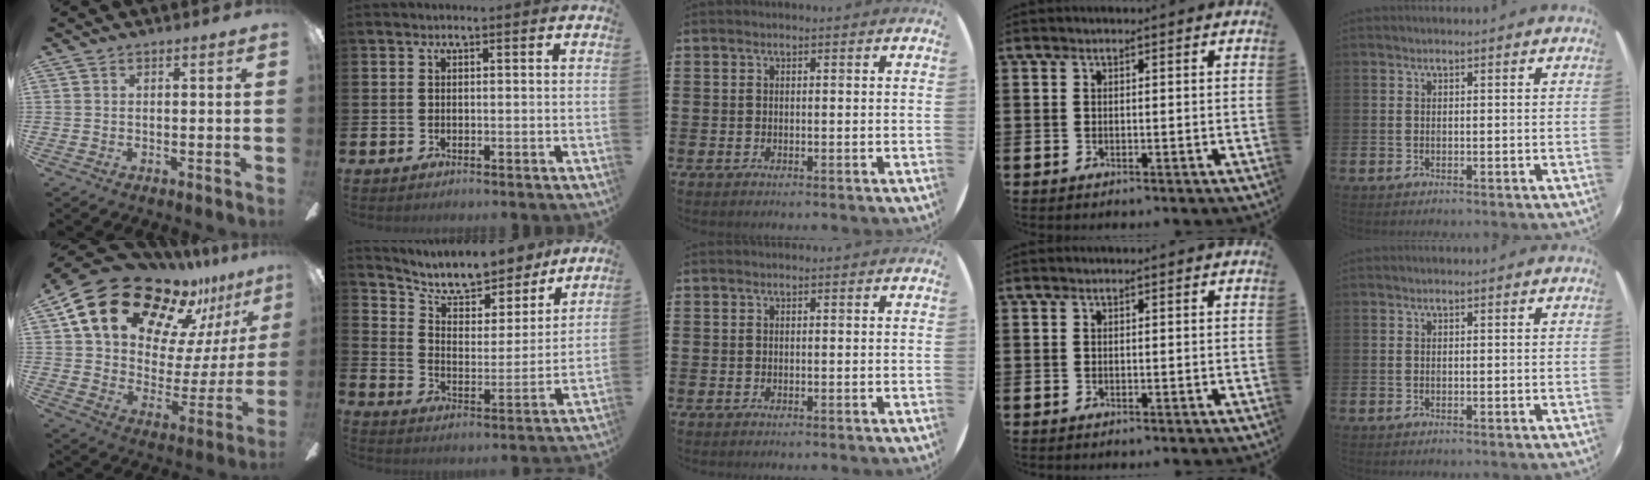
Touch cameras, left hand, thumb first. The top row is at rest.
{"thumb": {"total": 22.5, "force": [15.3, 12.8, 10.4], "torque": [-0.187, -0.102, 0.286]}, "index": {"total": 9.9, "force": [9.0, 3.1, 2.8], "torque": [-0.081, -0.067, 0.156]}}